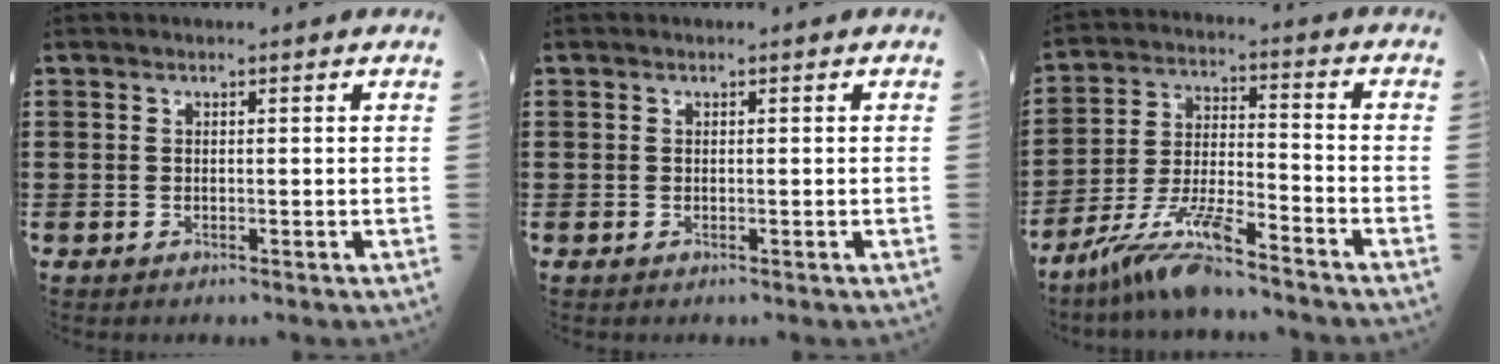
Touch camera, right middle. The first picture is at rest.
{"total": 0.0}
{"total": 10.1, "force": [-8.7, 0.7, 5.1], "torque": [-0.109, 0.003, -0.174]}